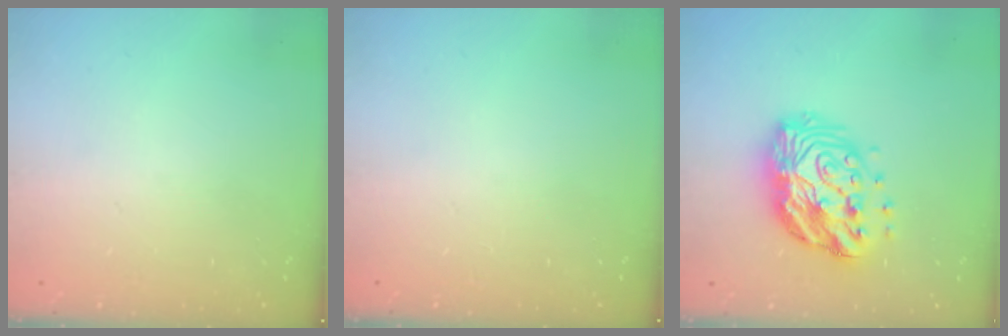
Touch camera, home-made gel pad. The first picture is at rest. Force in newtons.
{"total": 0.0}
{"total": 16.6, "press": 16.5, "slide": 1.5}